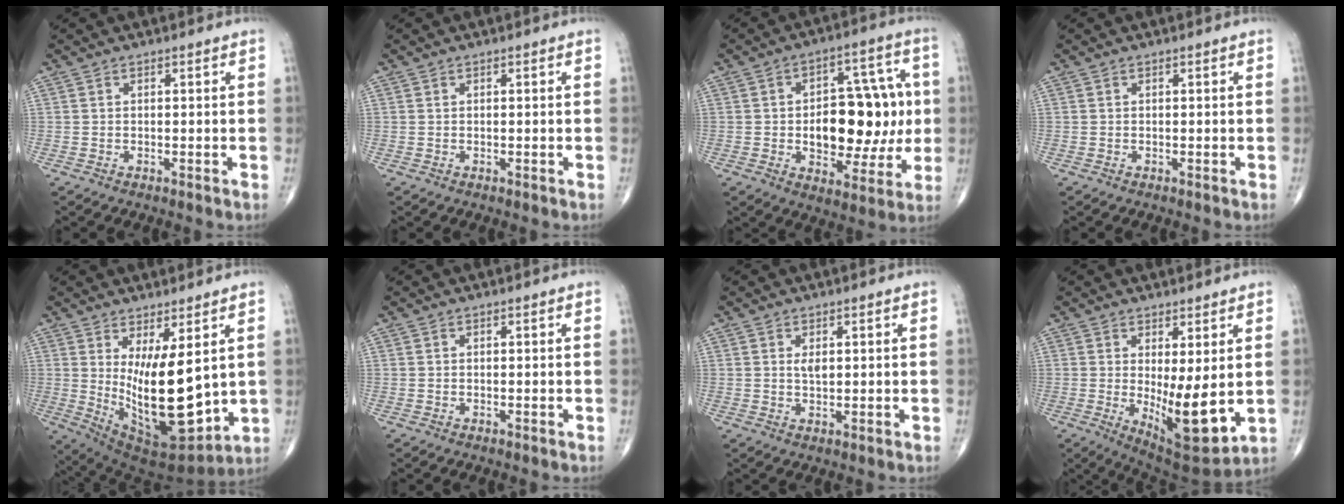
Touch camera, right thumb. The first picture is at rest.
{"total": 0.0}
{"total": 19.3, "force": [-0.3, 11.0, 15.9], "torque": [-0.174, 0.025, 0.006]}
{"total": 0.0}
{"total": 16.9, "force": [2.0, 6.4, 15.5], "torque": [-0.245, -0.047, 0.058]}
{"total": 0.0}
{"total": 2.0, "force": [0.6, 1.0, 1.6], "torque": [-0.020, -0.003, 0.012]}
{"total": 11.5, "force": [-0.3, 3.8, 10.8], "torque": [-0.156, -0.030, 0.010]}